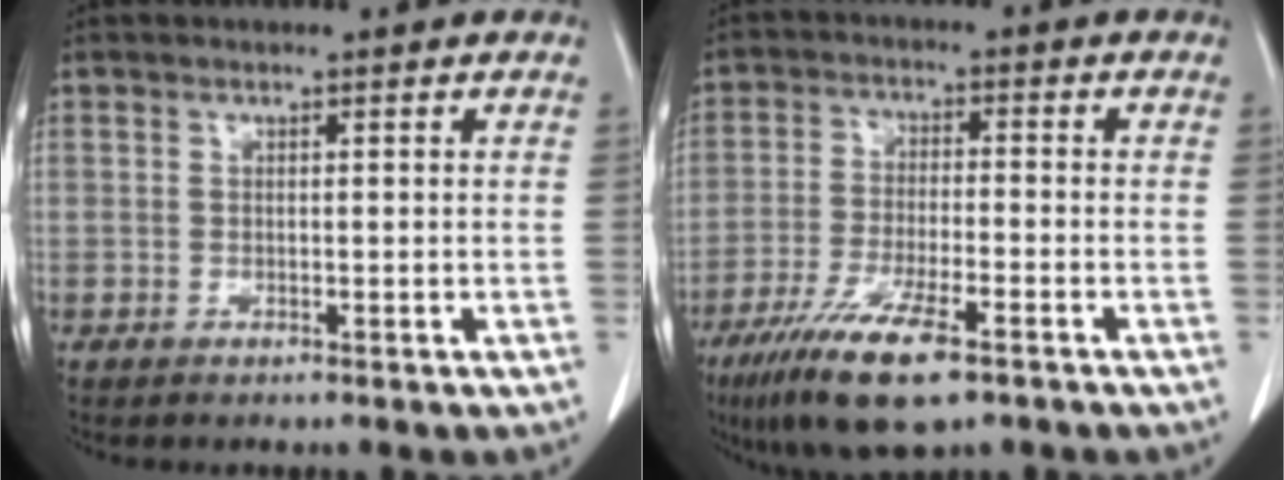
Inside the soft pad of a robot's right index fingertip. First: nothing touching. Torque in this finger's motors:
{"motor_torque": [1.15, -0.99, 0.81, 0.21]}